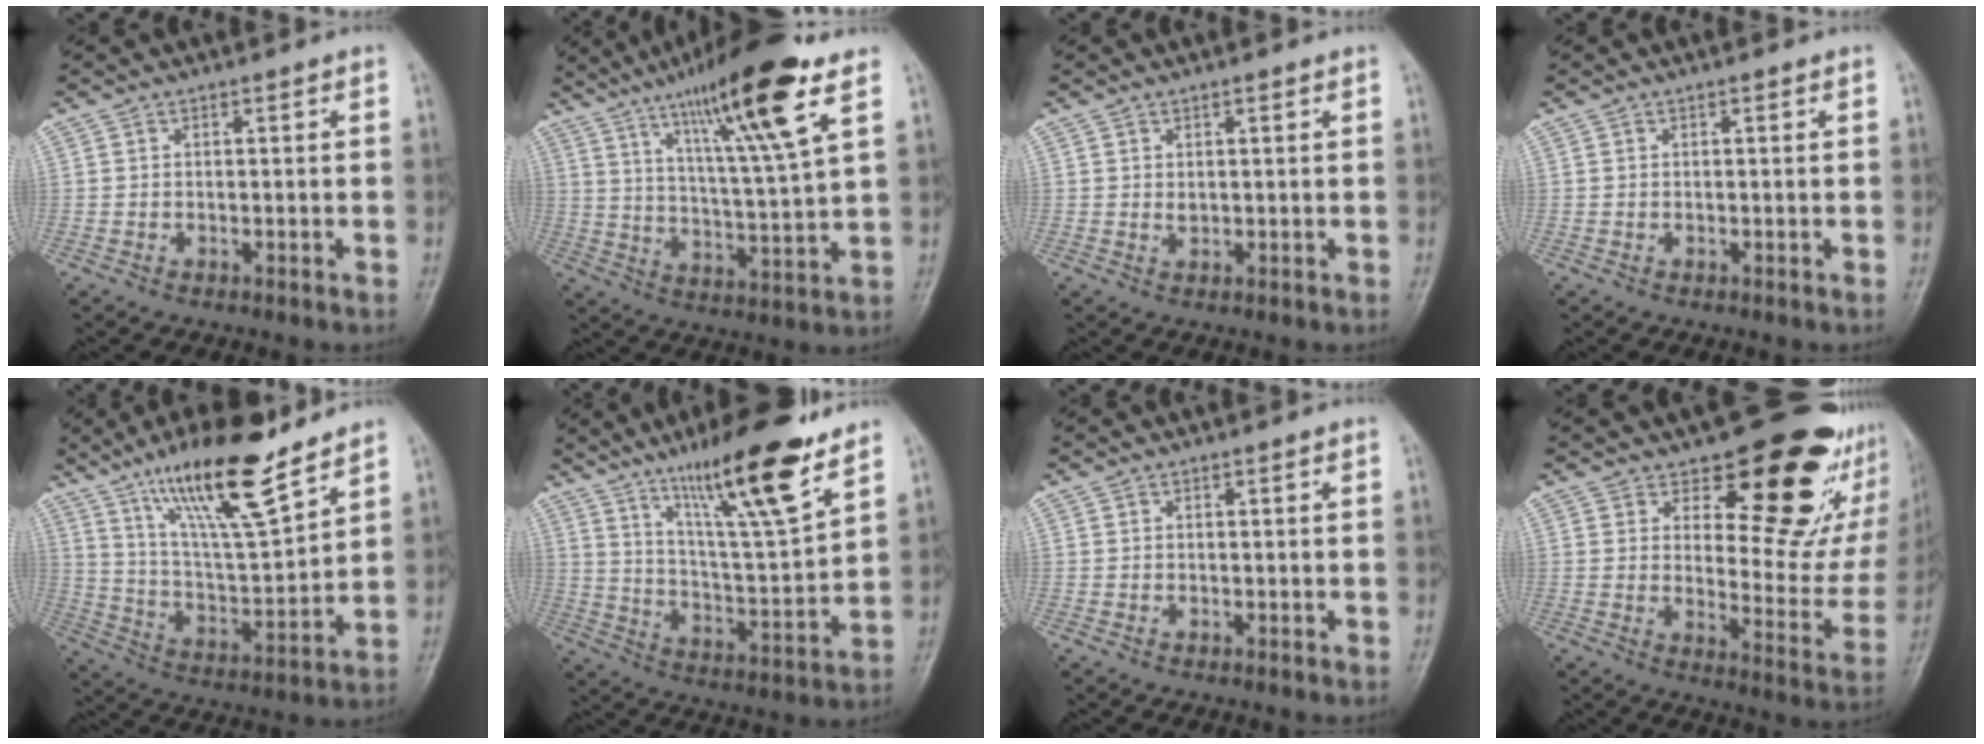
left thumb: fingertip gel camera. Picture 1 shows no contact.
{"total": 18.2, "force": [10.4, 1.5, 14.9], "torque": [-0.243, -0.044, 0.173]}
{"total": 2.0, "force": [0.8, 1.0, 1.5], "torque": [-0.020, -0.006, 0.018]}
{"total": 0.0}
{"total": 19.0, "force": [13.1, 4.0, 13.1], "torque": [-0.205, -0.068, 0.239]}
{"total": 19.1, "force": [12.5, 2.7, 14.1], "torque": [-0.215, -0.066, 0.214]}
{"total": 0.0}
{"total": 21.9, "force": [14.0, 10.4, 13.2], "torque": [-0.125, -0.106, 0.179]}